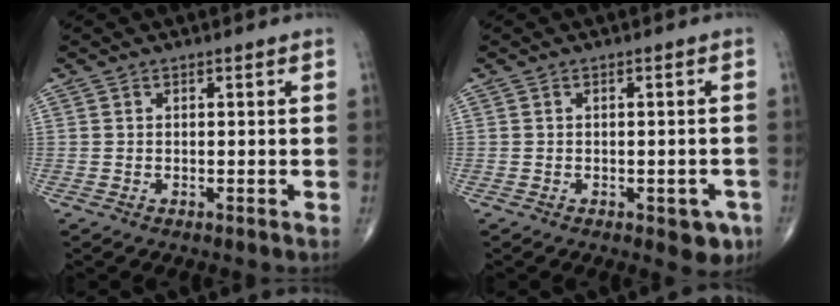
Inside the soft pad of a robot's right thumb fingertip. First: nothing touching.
{"total": 5.1, "force": [-2.2, 2.4, 4.0], "torque": [-0.026, 0.004, -0.022]}